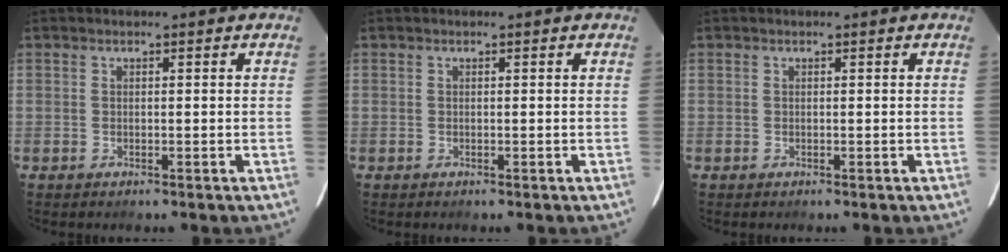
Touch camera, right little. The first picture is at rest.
{"total": 0.0}
{"total": 0.0}